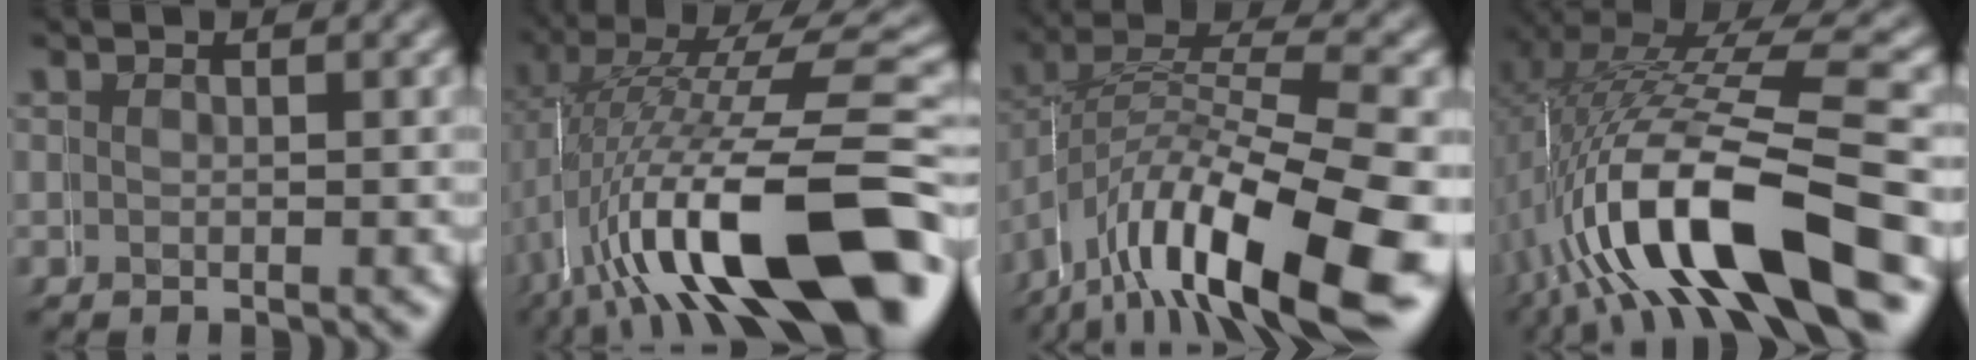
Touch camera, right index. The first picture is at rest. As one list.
[{"total": 13.9, "force": [-2.9, 4.9, 12.7], "torque": [-0.214, -0.008, -0.027]}, {"total": 12.2, "force": [-3.1, 6.4, 9.9], "torque": [-0.169, -0.017, -0.039]}, {"total": 11.2, "force": [-1.9, 4.4, 10.1], "torque": [-0.200, -0.004, -0.018]}]